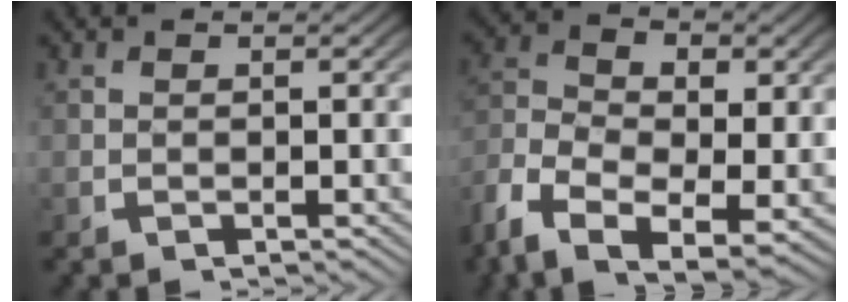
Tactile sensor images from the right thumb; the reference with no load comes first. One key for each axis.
{"total": 10.4, "fx": -2.7, "fy": 6.8, "fz": 7.5, "tx": -0.176, "ty": -0.049, "tz": -0.027}